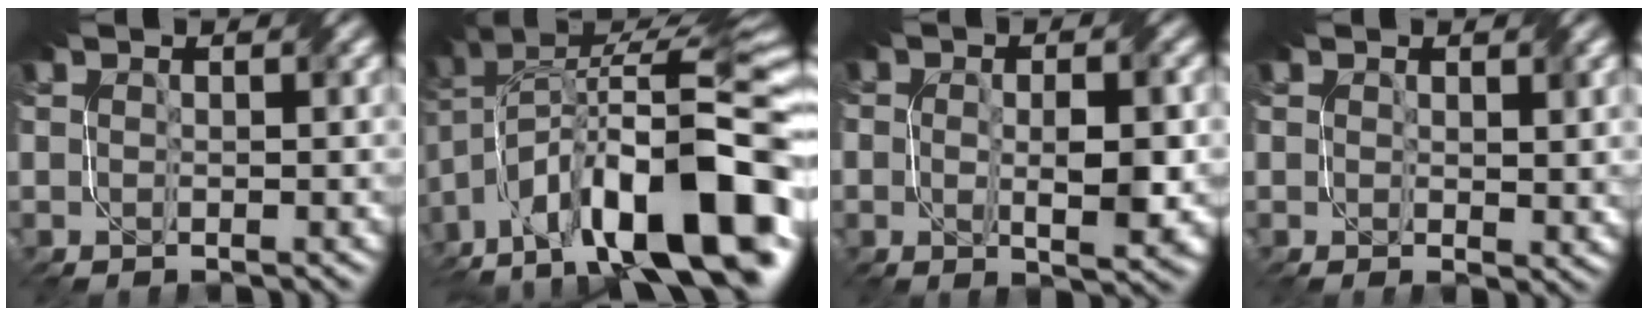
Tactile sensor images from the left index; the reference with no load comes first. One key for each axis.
{"total": 17.2, "fx": -6.3, "fy": 7.8, "fz": 14.0, "tx": -0.233, "ty": 0.025, "tz": -0.115}
{"total": 4.6, "fx": -0.7, "fy": 2.1, "fz": 4.1, "tx": -0.069, "ty": -0.010, "tz": -0.005}
{"total": 2.2, "fx": 0.8, "fy": 1.3, "fz": 1.6, "tx": -0.027, "ty": -0.010, "tz": 0.013}